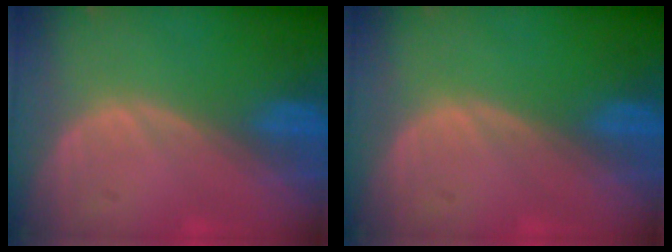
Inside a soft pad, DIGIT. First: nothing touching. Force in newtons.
{"total": 0.0}